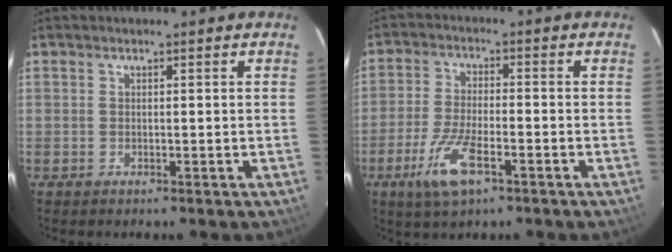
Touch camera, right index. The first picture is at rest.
{"total": 9.3, "force": [-4.7, 3.0, 7.4], "torque": [-0.165, -0.013, -0.089]}